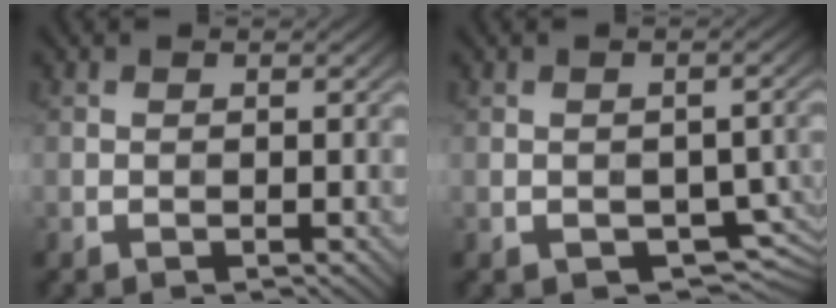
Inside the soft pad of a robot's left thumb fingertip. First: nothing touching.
{"total": 5.8, "force": [-2.3, 3.3, 4.2], "torque": [-0.059, -0.010, -0.029]}